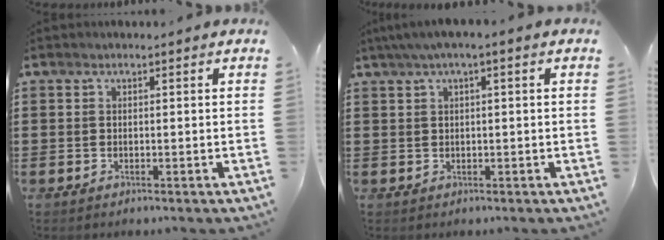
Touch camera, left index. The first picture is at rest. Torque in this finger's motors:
{"motor_torque": [1.32, -0.82, 0.93, 0.21]}